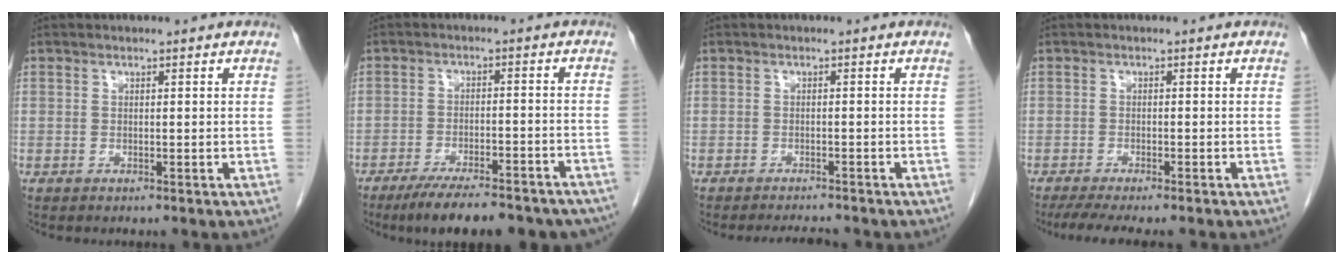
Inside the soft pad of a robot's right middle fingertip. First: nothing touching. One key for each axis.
{"total": 17.1, "fx": -14.4, "fy": 3.7, "fz": 8.4, "tx": -0.095, "ty": 0.000, "tz": -0.194}
{"total": 3.2, "fx": -3.1, "fy": 0.3, "fz": 0.8, "tx": -0.012, "ty": -0.009, "tz": -0.045}
{"total": 6.9, "fx": -5.7, "fy": 0.8, "fz": 3.9, "tx": -0.054, "ty": -0.011, "tz": -0.088}